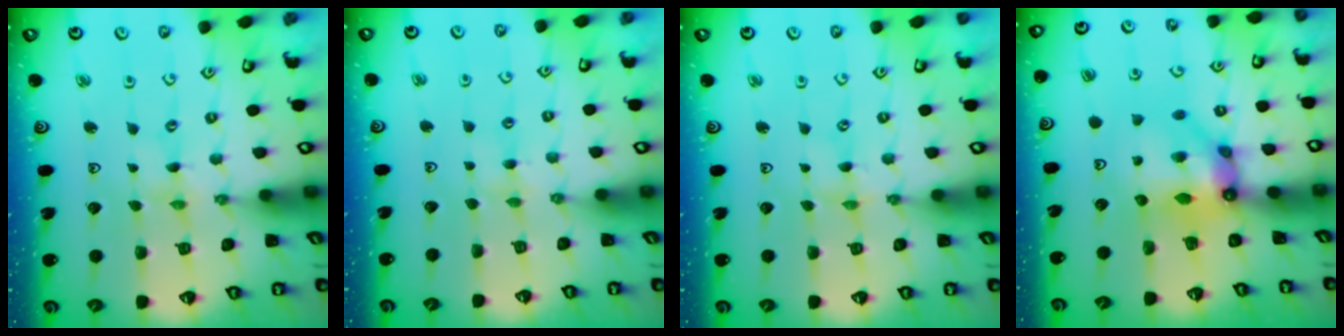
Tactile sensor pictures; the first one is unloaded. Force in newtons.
{"total": 3.5, "press": 3.5, "slide": 0.4}
{"total": 1.1, "press": 1.1, "slide": 0.1}
{"total": 10.6, "press": 10.5, "slide": 0.9}